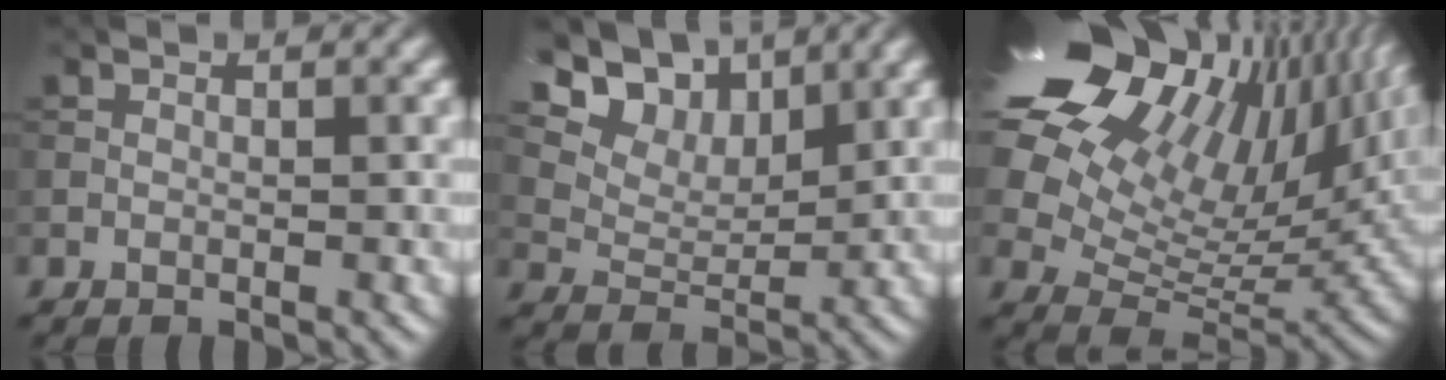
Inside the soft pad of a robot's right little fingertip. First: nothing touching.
{"total": 9.1, "force": [6.0, 5.0, 4.7], "torque": [-0.104, 0.004, 0.098]}
{"total": 20.1, "force": [10.3, 10.8, 13.3], "torque": [-0.240, 0.057, 0.160]}